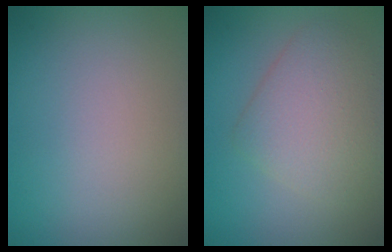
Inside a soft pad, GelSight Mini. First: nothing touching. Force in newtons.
{"total": 4.5, "press": 4.5, "slide": 0.2}